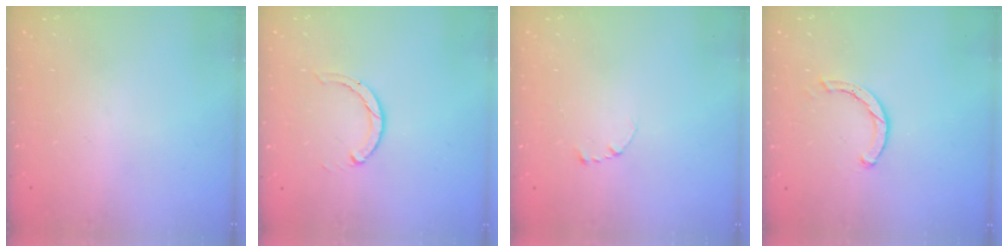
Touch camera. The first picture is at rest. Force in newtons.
{"total": 1.9, "press": 1.9, "slide": 0.2}
{"total": 2.3, "press": 2.3, "slide": 0.2}
{"total": 2.0, "press": 2.0, "slide": 0.2}